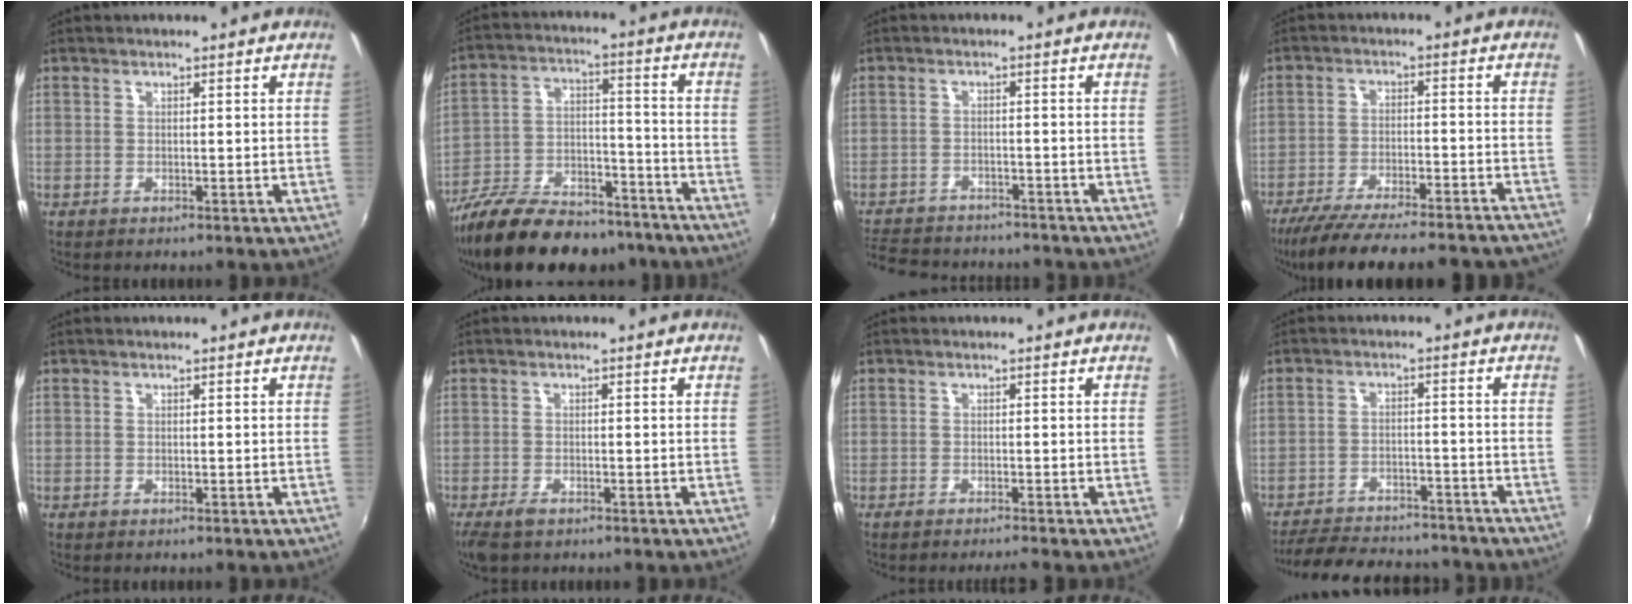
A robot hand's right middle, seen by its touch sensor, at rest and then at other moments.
{"total": 24.5, "force": [-19.0, 9.7, 12.2], "torque": [-0.230, 0.002, -0.281]}
{"total": 13.1, "force": [-11.4, 4.5, 4.5], "torque": [-0.120, -0.001, -0.172]}
{"total": 24.6, "force": [-21.9, 4.0, 10.5], "torque": [-0.191, -0.034, -0.300]}
{"total": 0.0}
{"total": 3.4, "force": [-2.4, 1.4, 2.0], "torque": [-0.050, -0.012, -0.044]}
{"total": 1.8, "force": [-1.6, -0.3, 0.6], "torque": [-0.016, -0.009, -0.031]}
{"total": 17.9, "force": [-15.7, 5.3, 6.8], "torque": [-0.151, 0.003, -0.211]}